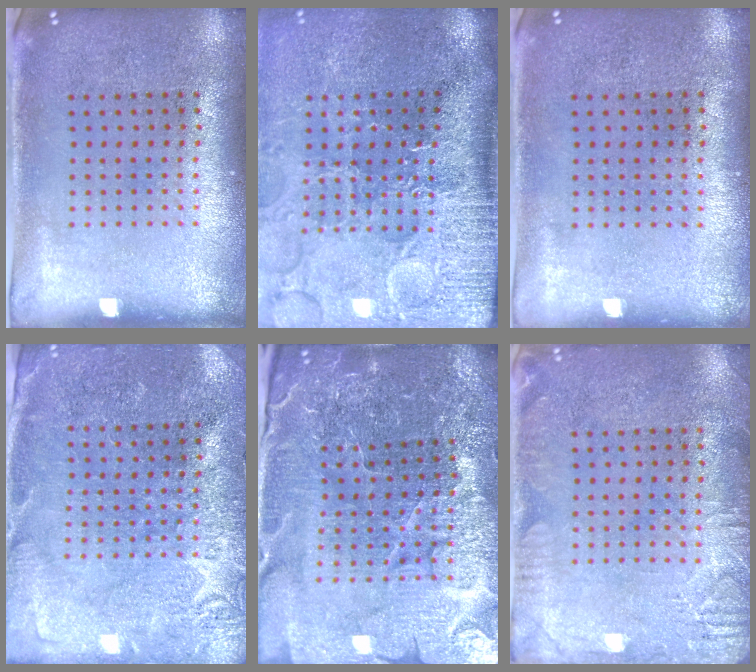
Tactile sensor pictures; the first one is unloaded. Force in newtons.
{"total": 4.5, "press": 3.8, "slide": 2.6}
{"total": 0.0}
{"total": 2.8, "press": 2.8, "slide": 0.1}
{"total": 5.4, "press": 5.1, "slide": 1.8}
{"total": 2.8, "press": 2.7, "slide": 0.4}